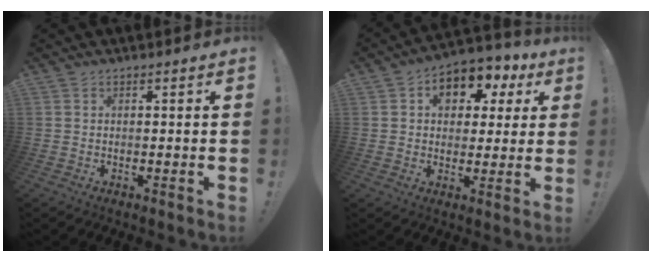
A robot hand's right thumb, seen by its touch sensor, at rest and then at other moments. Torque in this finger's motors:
{"motor_torque": [1.21, 2.52, 0.24, -0.06, 0.02]}